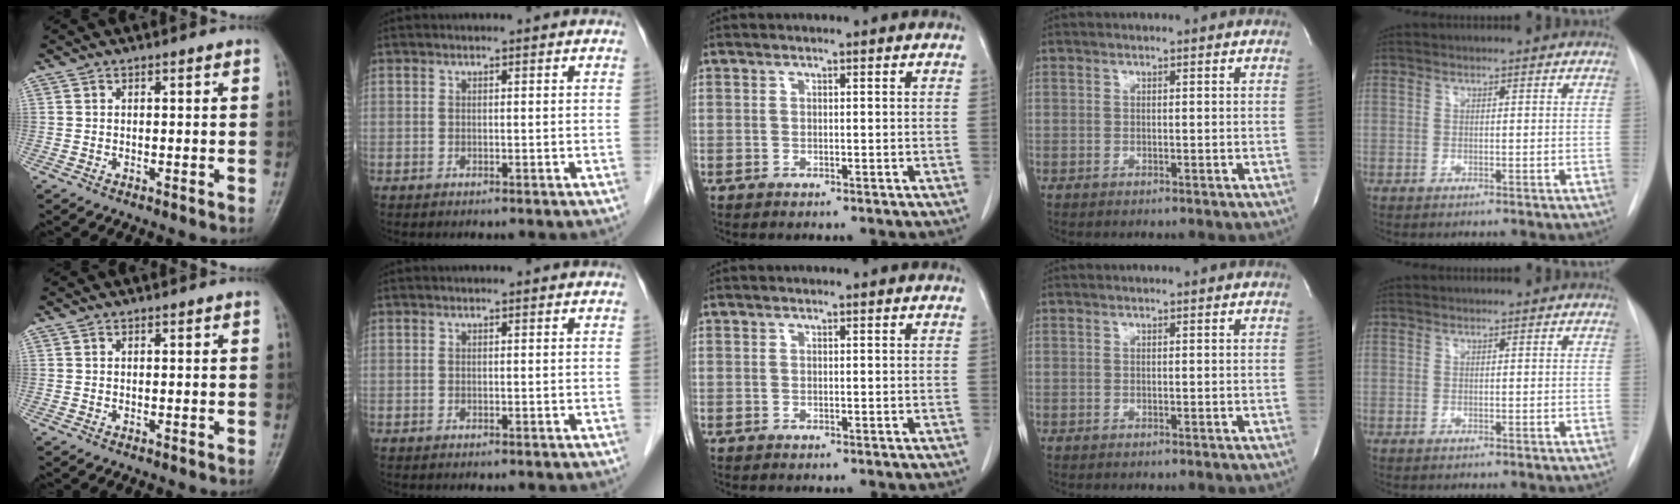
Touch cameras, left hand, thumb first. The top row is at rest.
{}